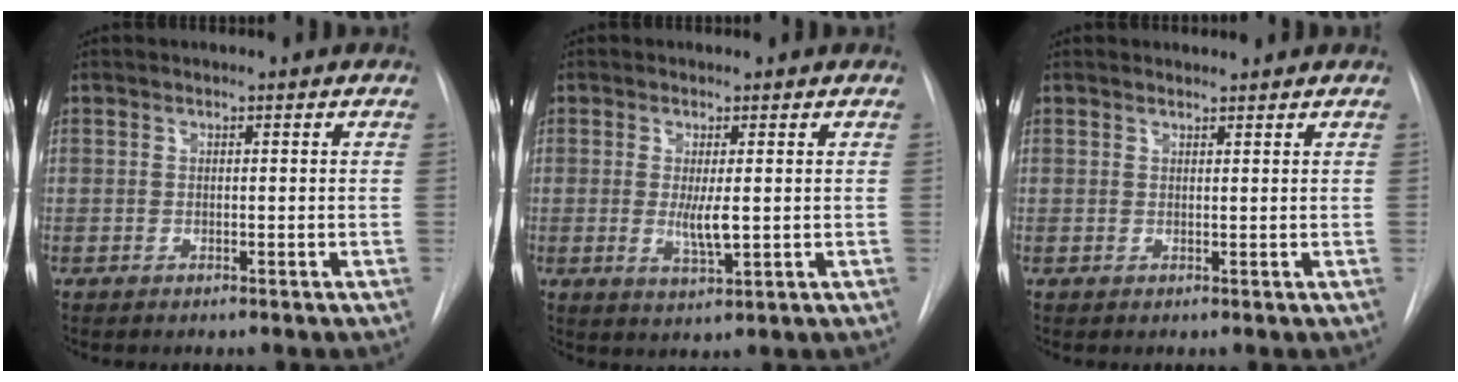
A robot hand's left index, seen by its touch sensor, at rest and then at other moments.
{"total": 3.6, "force": [0.1, 0.6, 3.6], "torque": [-0.069, -0.010, 0.004]}
{"total": 1.3, "force": [1.3, 0.2, 0.0], "torque": [-0.010, 0.006, 0.023]}